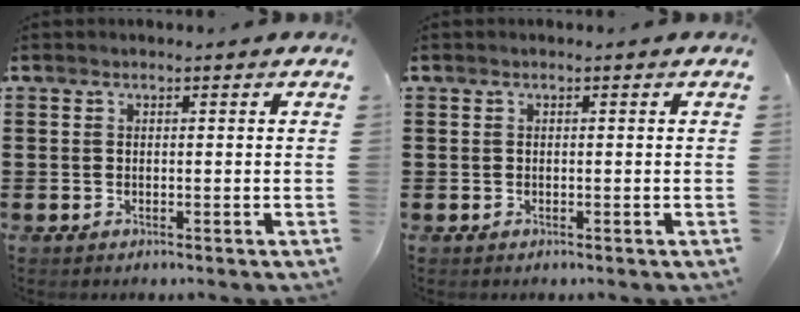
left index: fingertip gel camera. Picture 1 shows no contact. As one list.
[{"total": 0.0}]